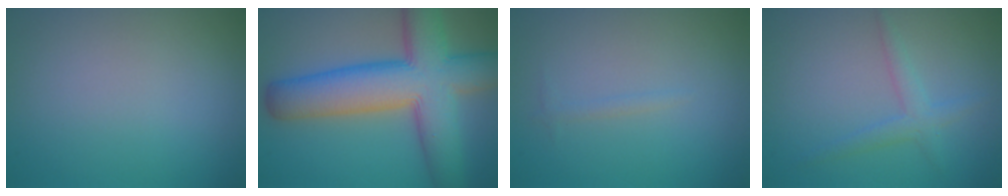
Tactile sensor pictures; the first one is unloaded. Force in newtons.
{"total": 11.8, "press": 11.8, "slide": 0.4}
{"total": 0.6, "press": 0.6, "slide": 0.0}
{"total": 2.0, "press": 2.0, "slide": 0.0}